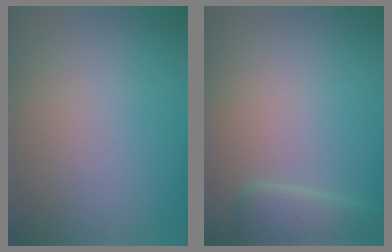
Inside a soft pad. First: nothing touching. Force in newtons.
{"total": 2.9, "press": 2.9, "slide": 0.3}